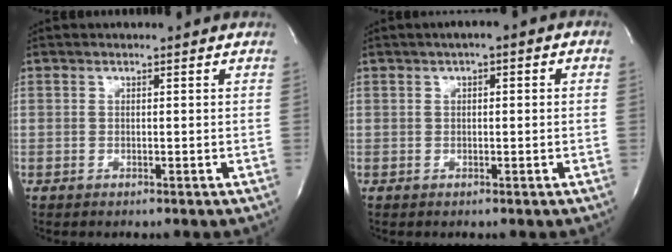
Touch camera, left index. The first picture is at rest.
{"total": 3.0, "force": [1.0, 1.1, 2.6], "torque": [-0.038, 0.017, 0.008]}